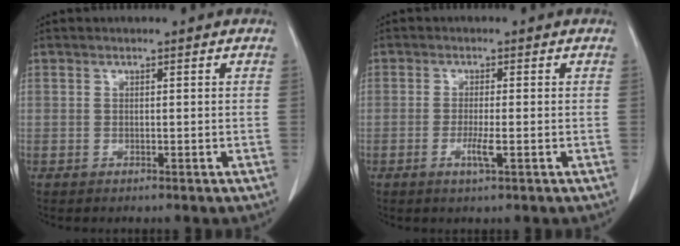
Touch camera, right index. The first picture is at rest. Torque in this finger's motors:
{"motor_torque": [-0.03, -0.04, 0.02, 0.00]}